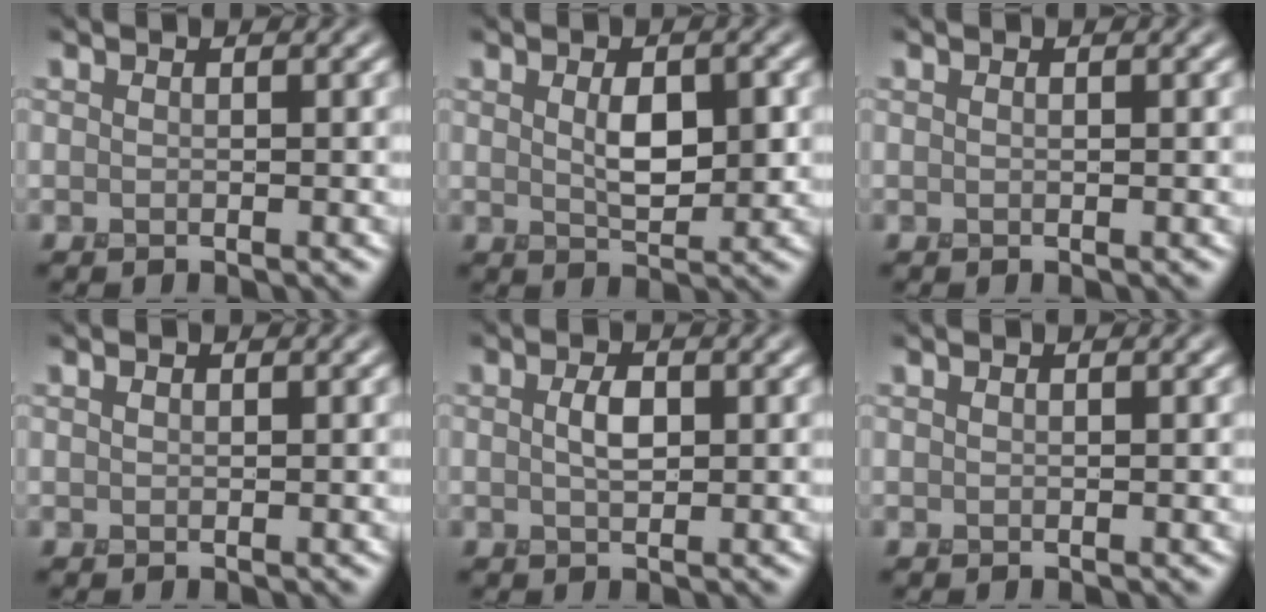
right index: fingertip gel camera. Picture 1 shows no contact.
{"total": 3.1, "force": [0.3, 1.6, 2.7], "torque": [-0.054, -0.006, 0.010]}
{"total": 0.0}
{"total": 0.5, "force": [0.3, 0.3, 0.3], "torque": [-0.008, 0.001, 0.004]}
{"total": 1.7, "force": [0.2, 0.9, 1.4], "torque": [-0.034, 0.000, 0.003]}
{"total": 0.0}